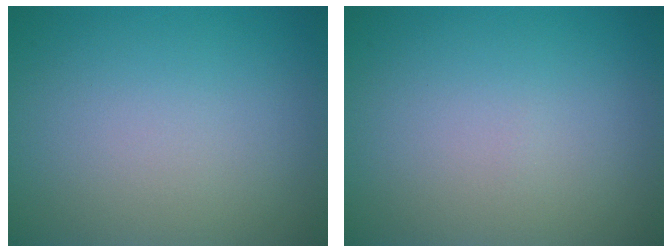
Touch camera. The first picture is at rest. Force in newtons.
{"total": 0.0}